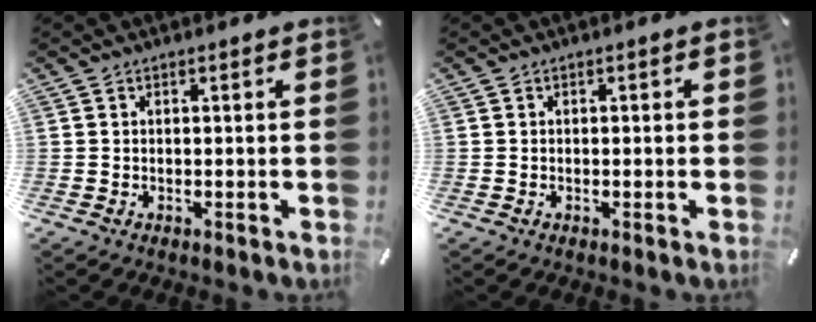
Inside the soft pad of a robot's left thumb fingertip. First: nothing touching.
{"total": 0.6, "force": [-0.3, 0.4, 0.4], "torque": [-0.008, -0.001, -0.005]}